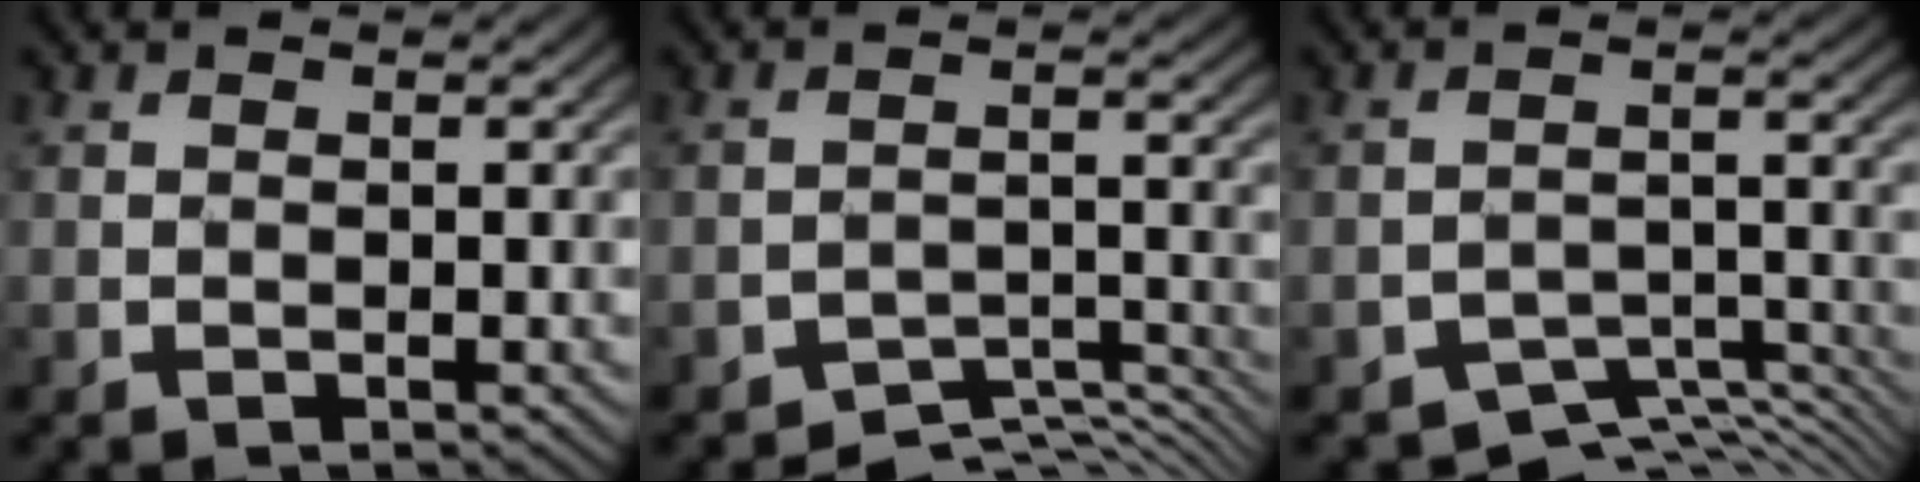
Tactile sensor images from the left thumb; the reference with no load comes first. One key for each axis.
{"total": 5.7, "fx": -5.2, "fy": 1.3, "fz": 1.8, "tx": -0.027, "ty": -0.003, "tz": -0.079}
{"total": 6.6, "fx": -5.7, "fy": 2.1, "fz": 2.4, "tx": -0.037, "ty": -0.015, "tz": -0.088}